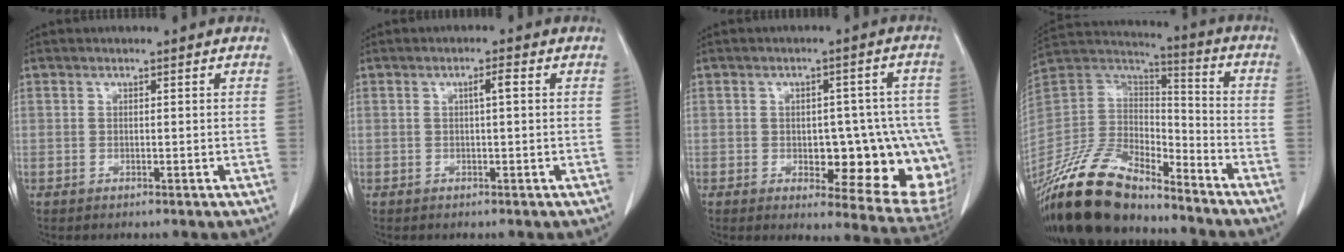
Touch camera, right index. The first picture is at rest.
{"total": 1.8, "force": [0.4, 0.1, 1.8], "torque": [-0.031, 0.005, 0.005]}
{"total": 16.5, "force": [-3.2, 6.6, 14.8], "torque": [-0.107, 0.019, -0.016]}
{"total": 19.7, "force": [-16.6, 6.5, 8.4], "torque": [-0.173, 0.010, -0.312]}